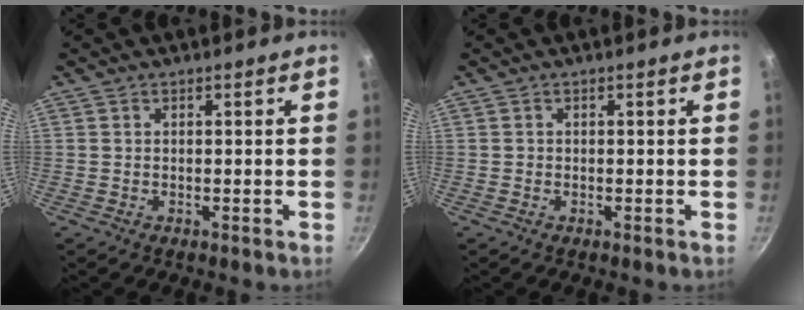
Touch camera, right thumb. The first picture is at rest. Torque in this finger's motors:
{"motor_torque": [0.29, 0.06, 0.30, 0.42, -0.01]}